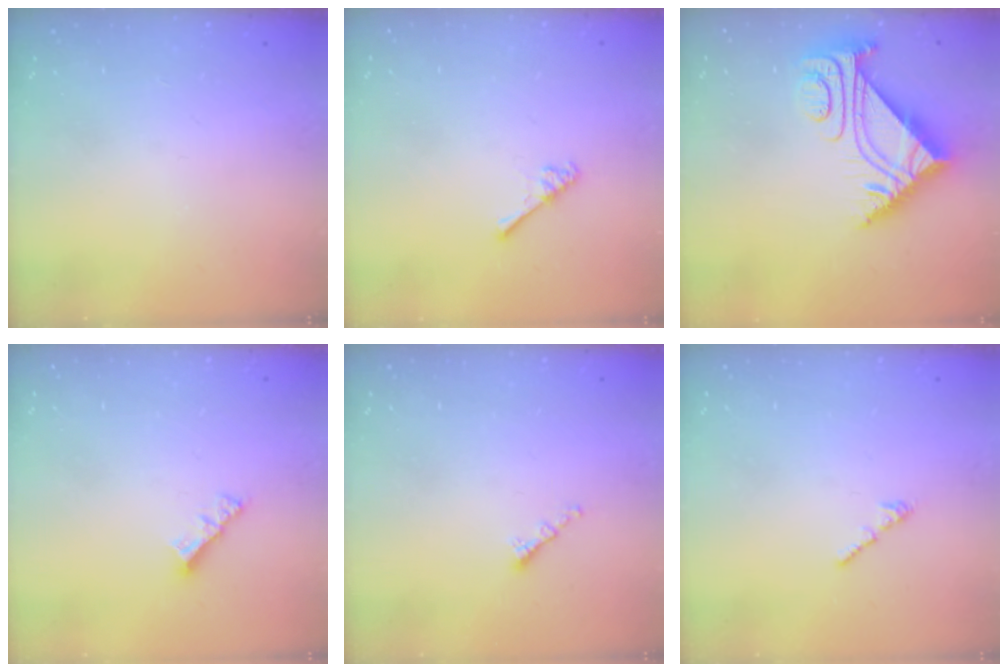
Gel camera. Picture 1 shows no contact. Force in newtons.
{"total": 3.2, "press": 3.1, "slide": 0.5}
{"total": 8.0, "press": 8.0, "slide": 0.6}
{"total": 3.5, "press": 3.5, "slide": 0.2}
{"total": 1.3, "press": 1.2, "slide": 0.6}
{"total": 0.7, "press": 0.6, "slide": 0.4}